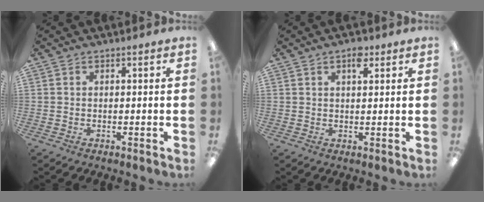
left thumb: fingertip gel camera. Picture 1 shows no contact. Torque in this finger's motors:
{"motor_torque": [-0.10, 0.02, -0.28, 0.18, 0.06]}